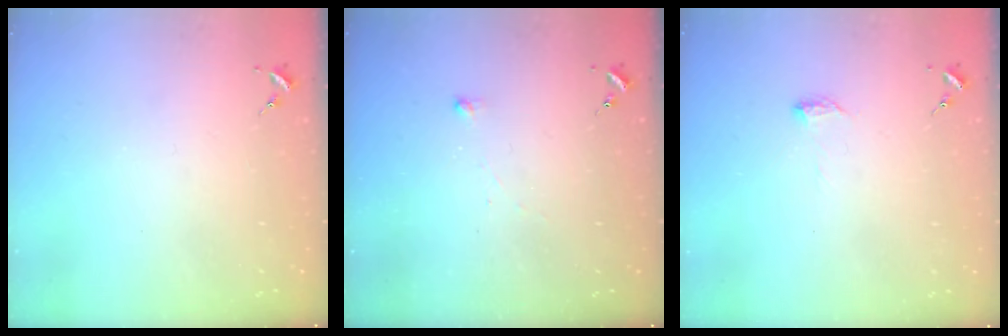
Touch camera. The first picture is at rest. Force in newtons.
{"total": 2.6, "press": 2.6, "slide": 0.6}
{"total": 5.5, "press": 5.5, "slide": 0.7}